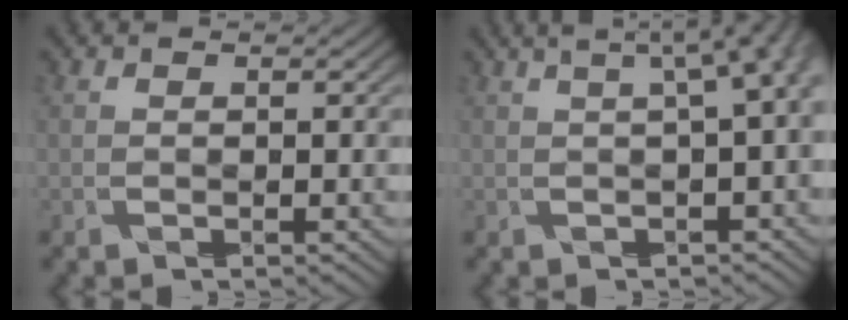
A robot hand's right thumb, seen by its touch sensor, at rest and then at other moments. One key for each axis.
{"total": 8.6, "fx": 1.3, "fy": 2.8, "fz": 8.0, "tx": -0.111, "ty": 0.012, "tz": 0.020}